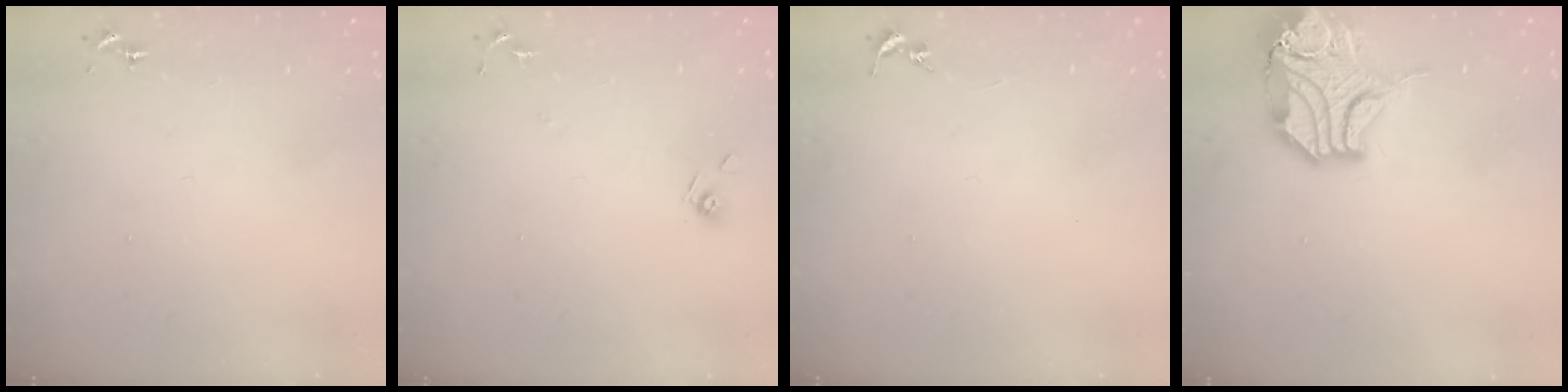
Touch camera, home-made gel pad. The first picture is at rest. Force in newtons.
{"total": 6.5, "press": 6.4, "slide": 1.3}
{"total": 0.0}
{"total": 16.2, "press": 16.0, "slide": 2.3}